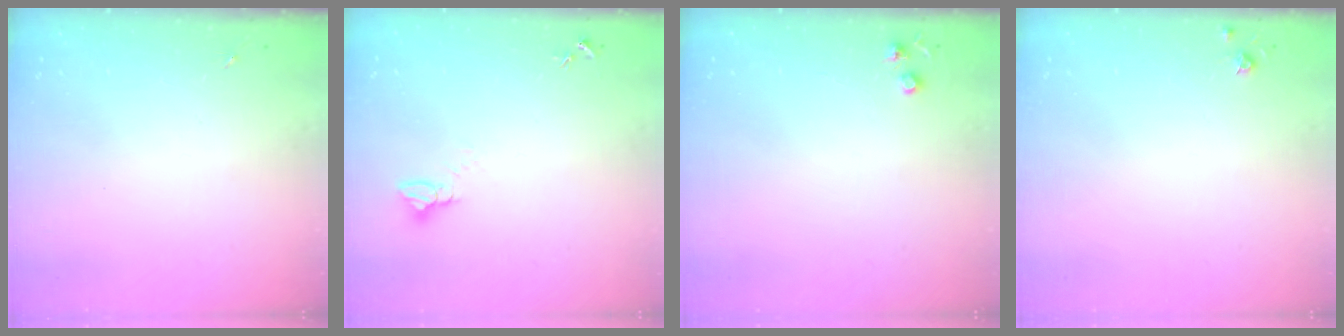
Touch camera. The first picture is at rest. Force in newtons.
{"total": 2.8, "press": 2.8, "slide": 0.1}
{"total": 4.2, "press": 4.1, "slide": 0.7}
{"total": 3.8, "press": 3.8, "slide": 0.5}